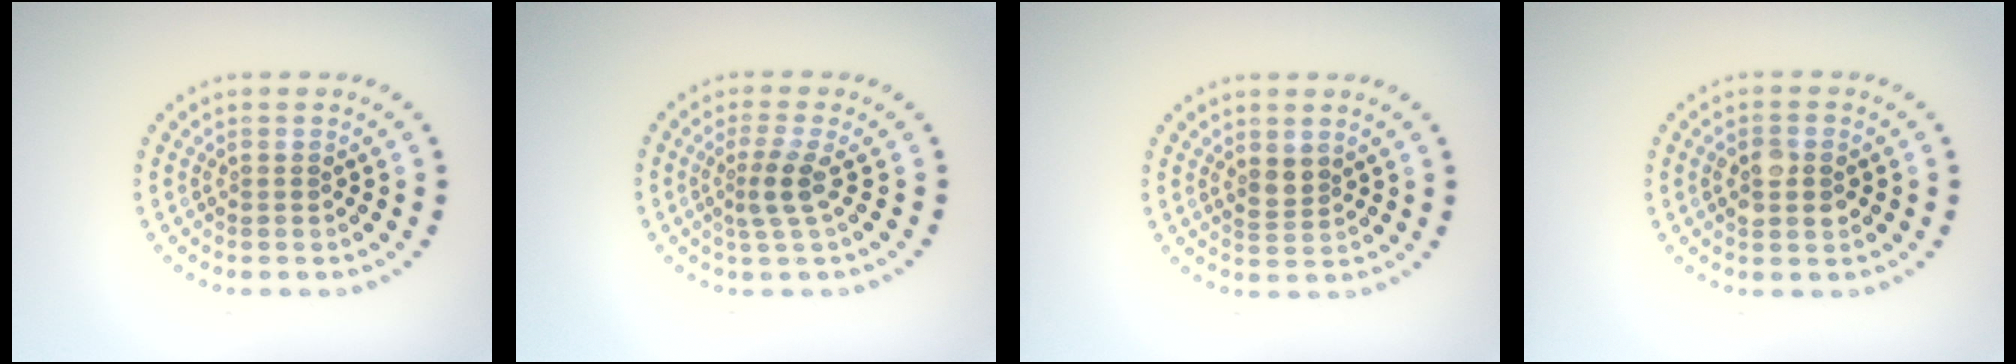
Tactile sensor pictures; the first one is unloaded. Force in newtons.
{"total": 2.4, "press": 1.7, "slide": 1.7}
{"total": 1.6, "press": 1.4, "slide": 0.8}
{"total": 2.8, "press": 2.8, "slide": 0.1}